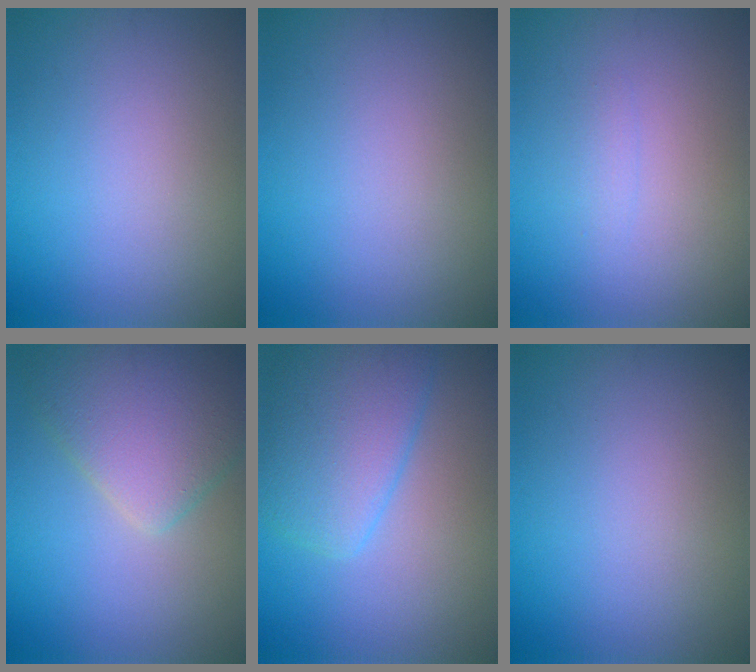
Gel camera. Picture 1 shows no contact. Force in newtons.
{"total": 0.0}
{"total": 0.7, "press": 0.7, "slide": 0.1}
{"total": 5.9, "press": 5.9, "slide": 0.3}
{"total": 5.5, "press": 5.5, "slide": 0.3}
{"total": 0.0}